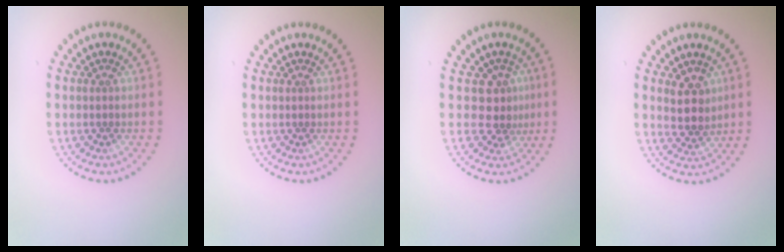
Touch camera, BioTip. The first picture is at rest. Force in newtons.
{"total": 0.0}
{"total": 2.6, "press": 1.8, "slide": 1.8}
{"total": 2.8, "press": 2.5, "slide": 1.3}